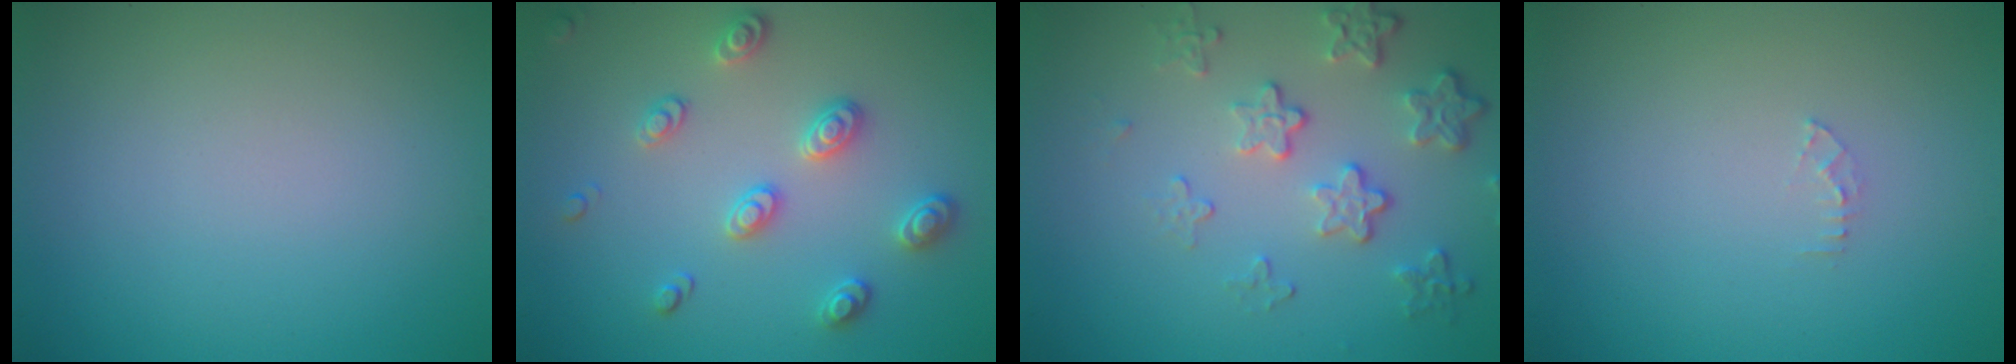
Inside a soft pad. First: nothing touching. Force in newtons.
{"total": 2.8, "press": 2.6, "slide": 1.1}
{"total": 4.2, "press": 3.1, "slide": 2.8}
{"total": 0.7, "press": 0.7, "slide": 0.1}